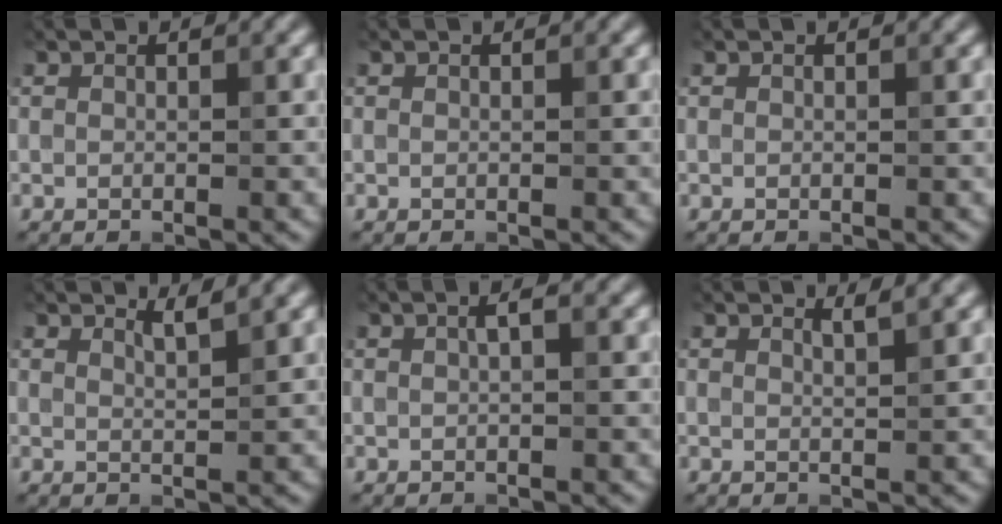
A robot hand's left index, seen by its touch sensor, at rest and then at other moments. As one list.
[{"total": 0.0}, {"total": 0.0}, {"total": 1.5, "force": [1.3, 0.3, 0.7], "torque": [-0.003, 0.002, 0.019]}, {"total": 1.0, "force": [0.2, 0.2, 1.0], "torque": [-0.020, 0.007, 0.005]}, {"total": 1.2, "force": [1.0, 0.3, 0.6], "torque": [0.001, 0.002, 0.014]}]